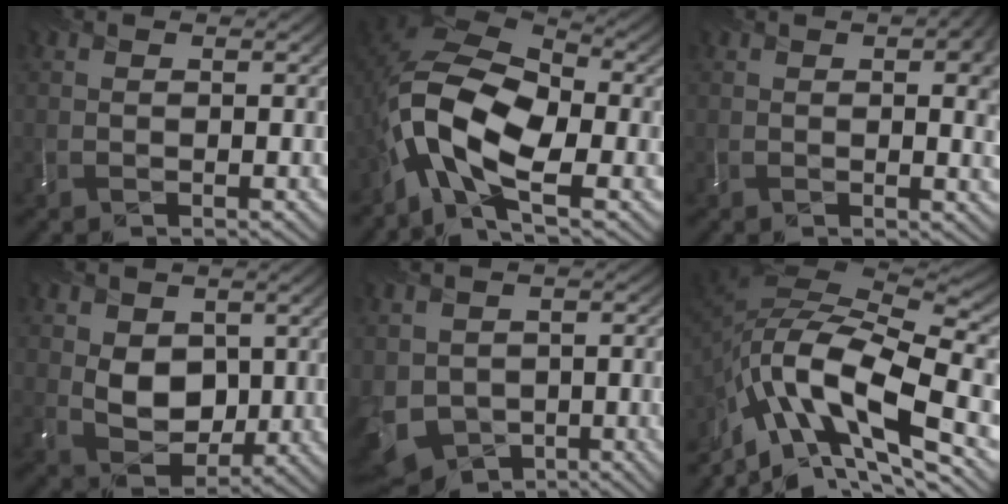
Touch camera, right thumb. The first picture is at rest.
{"total": 12.7, "force": [-4.5, 6.0, 10.2], "torque": [-0.209, -0.005, -0.099]}
{"total": 5.2, "force": [1.3, 1.9, 4.6], "torque": [-0.054, 0.002, 0.024]}
{"total": 6.0, "force": [0.7, 4.7, 3.5], "torque": [-0.085, -0.012, 0.014]}
{"total": 10.0, "force": [-3.0, 8.1, 5.1], "torque": [-0.139, -0.047, -0.045]}
{"total": 16.2, "force": [-7.4, 6.8, 12.7], "torque": [-0.269, -0.002, -0.145]}